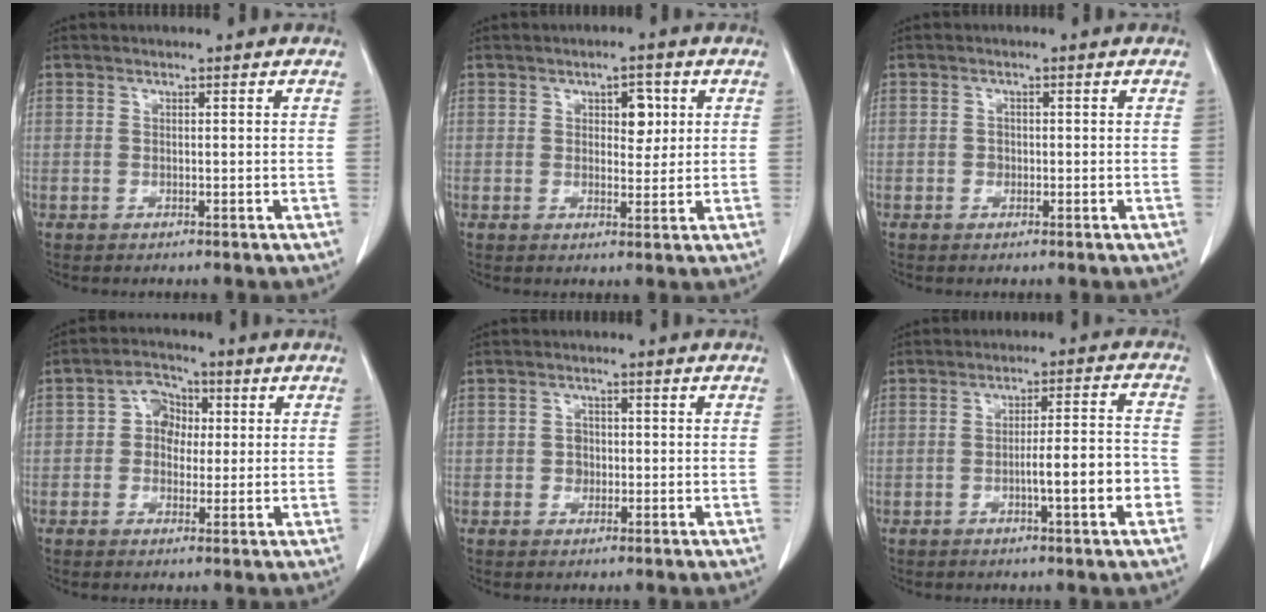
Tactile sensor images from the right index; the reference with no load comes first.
{"total": 3.7, "force": [1.2, 2.1, 2.9], "torque": [-0.036, 0.004, 0.018]}
{"total": 1.0, "force": [-0.1, 0.9, 0.3], "torque": [0.001, 0.006, 0.000]}
{"total": 5.0, "force": [0.6, 4.0, 2.8], "torque": [-0.045, 0.020, 0.006]}
{"total": 1.8, "force": [-0.2, 1.6, 0.8], "torque": [-0.006, 0.008, -0.001]}
{"total": 8.0, "force": [-2.7, 0.5, 7.5], "torque": [-0.108, 0.017, -0.036]}